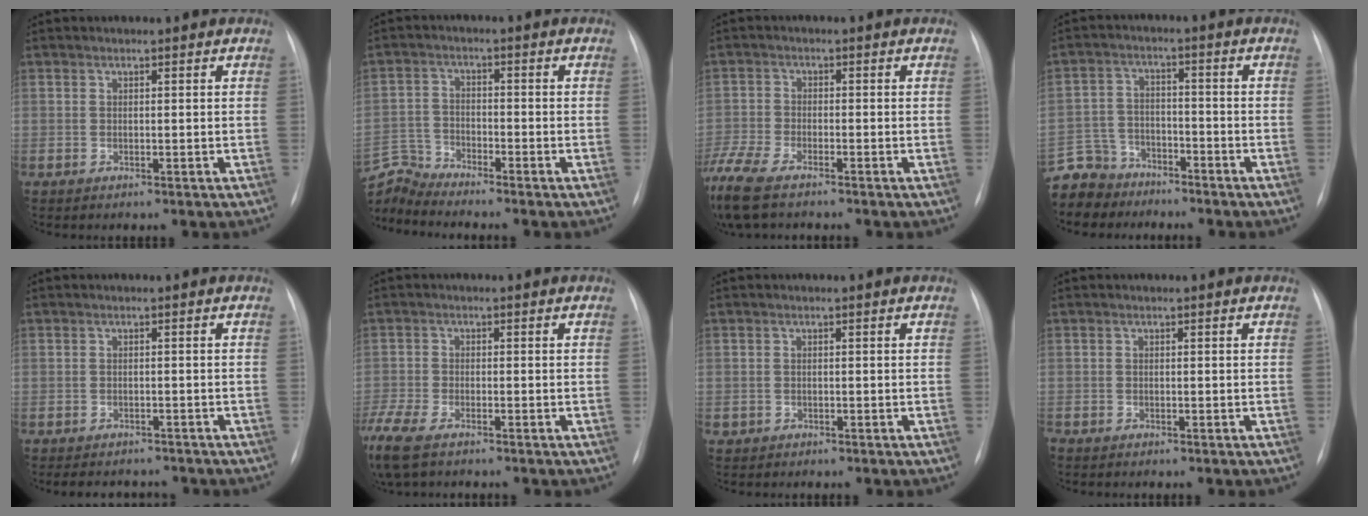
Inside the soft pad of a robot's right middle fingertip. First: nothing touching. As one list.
[{"total": 7.1, "force": [-7.0, -0.9, -0.6], "torque": [-0.005, 0.011, -0.138]}, {"total": 12.1, "force": [-9.1, 4.0, 6.9], "torque": [-0.172, -0.015, -0.159]}, {"total": 9.3, "force": [-8.0, 4.7, 0.4], "torque": [-0.024, 0.008, -0.148]}, {"total": 6.7, "force": [-6.1, 2.2, 1.8], "torque": [-0.020, 0.001, -0.073]}, {"total": 11.3, "force": [-8.0, 4.4, 6.7], "torque": [-0.174, -0.017, -0.137]}, {"total": 0.8, "force": [-0.5, 0.6, 0.0], "torque": [-0.008, 0.004, -0.006]}, {"total": 1.1, "force": [-1.0, 0.3, 0.5], "torque": [-0.008, -0.001, -0.013]}]